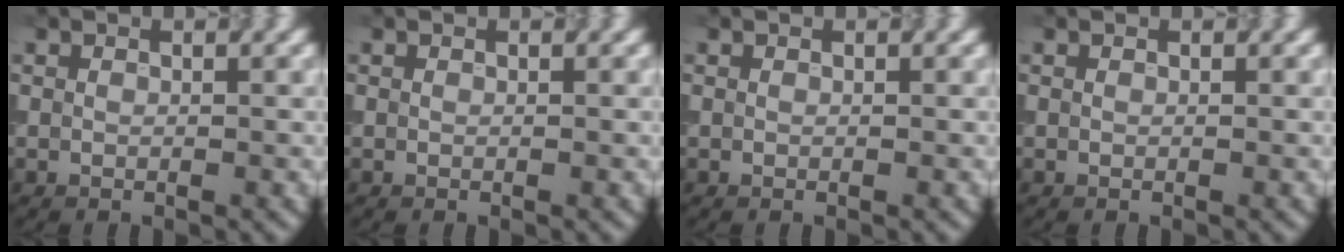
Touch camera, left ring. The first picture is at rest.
{"total": 0.0}
{"total": 0.0}
{"total": 0.0}